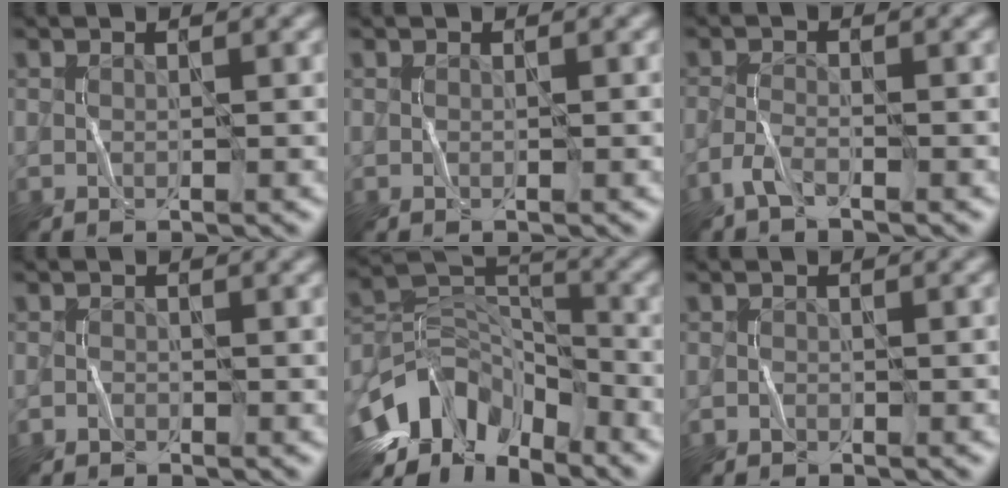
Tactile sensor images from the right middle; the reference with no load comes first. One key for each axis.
{"total": 0.0}
{"total": 1.7, "fx": -1.6, "fy": 0.1, "fz": 0.6, "tx": -0.016, "ty": 0.006, "tz": -0.039}
{"total": 0.7, "fx": -0.6, "fy": 0.0, "fz": -0.4, "tx": 0.006, "ty": 0.008, "tz": -0.013}
{"total": 8.5, "fx": -5.3, "fy": 4.8, "fz": 4.5, "tx": -0.079, "ty": 0.009, "tz": -0.113}
{"total": 1.0, "fx": -1.0, "fy": 0.1, "fz": 0.3, "tx": 0.000, "ty": 0.013, "tz": -0.016}